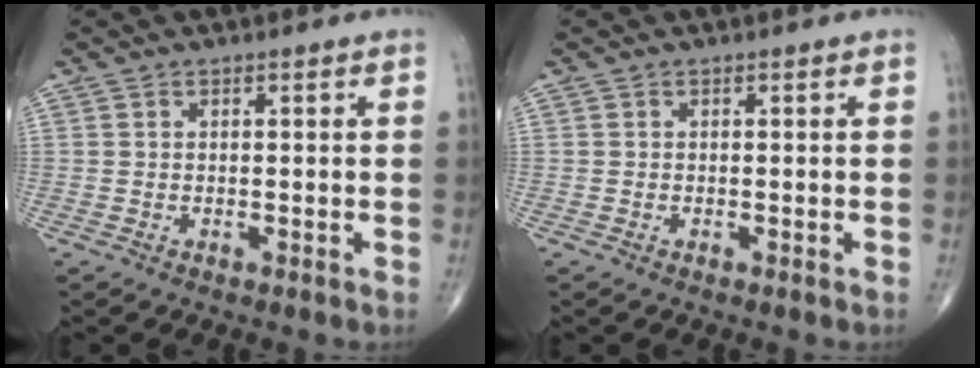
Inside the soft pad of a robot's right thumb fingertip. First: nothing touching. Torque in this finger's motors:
{"motor_torque": [-0.04, -0.02, 0.01, 0.01, 0.00]}